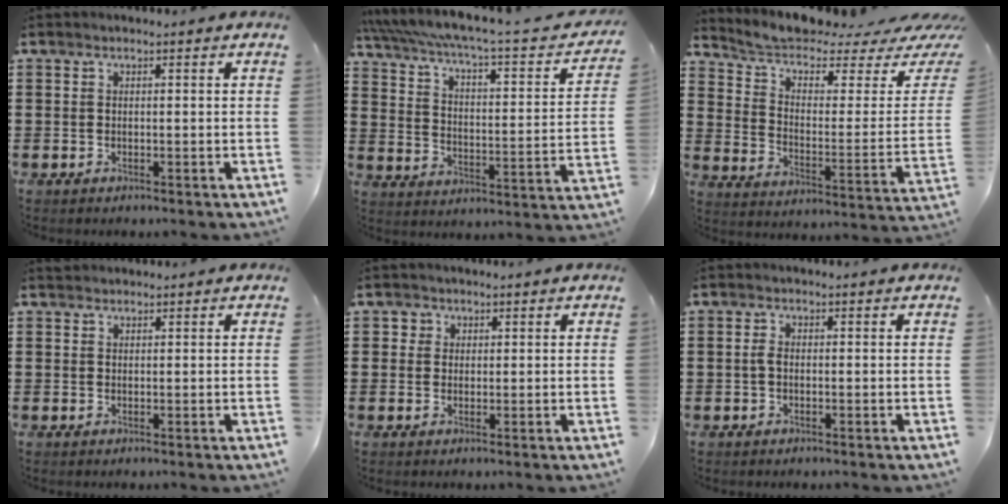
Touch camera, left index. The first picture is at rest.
{"total": 4.0, "force": [2.8, 0.1, 2.9], "torque": [-0.072, -0.035, 0.037]}
{"total": 5.8, "force": [4.9, 1.3, 2.7], "torque": [-0.079, -0.041, 0.085]}
{"total": 0.9, "force": [0.8, 0.3, 0.0], "torque": [-0.003, 0.001, 0.017]}
{"total": 1.7, "force": [0.8, 1.5, 0.3], "torque": [-0.004, 0.003, 0.012]}
{"total": 1.6, "force": [-0.2, 0.8, 1.4], "torque": [-0.037, -0.003, -0.006]}